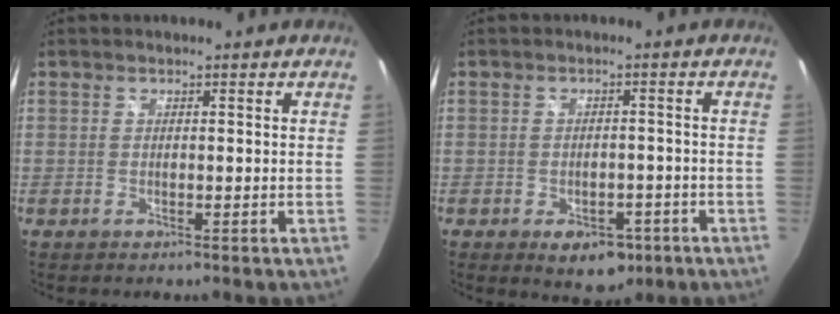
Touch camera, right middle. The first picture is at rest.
{"total": 7.3, "force": [-4.1, 4.4, 4.1], "torque": [-0.065, -0.003, -0.045]}